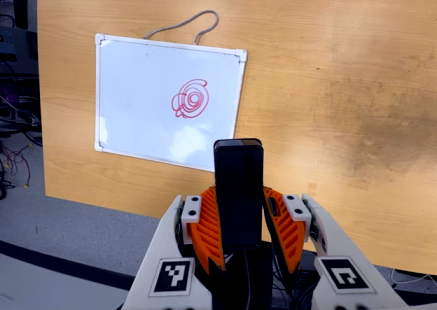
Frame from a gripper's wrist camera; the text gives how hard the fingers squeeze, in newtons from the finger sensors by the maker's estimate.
{"total": 3.9, "left": 2.9, "right": 5.0}